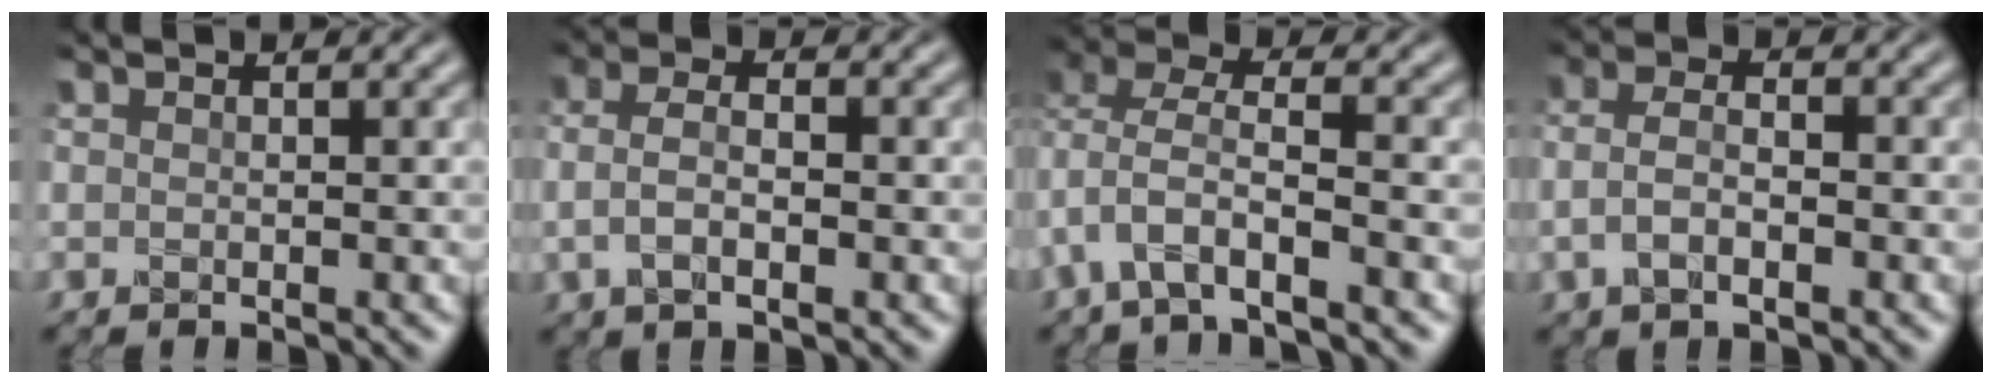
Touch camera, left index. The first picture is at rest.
{"total": 3.1, "force": [-0.4, 1.3, 2.8], "torque": [-0.063, 0.004, -0.011]}
{"total": 5.0, "force": [-1.9, 2.5, 3.8], "torque": [-0.081, 0.003, -0.042]}
{"total": 3.1, "force": [-0.9, 1.3, 2.7], "torque": [-0.061, 0.006, -0.021]}